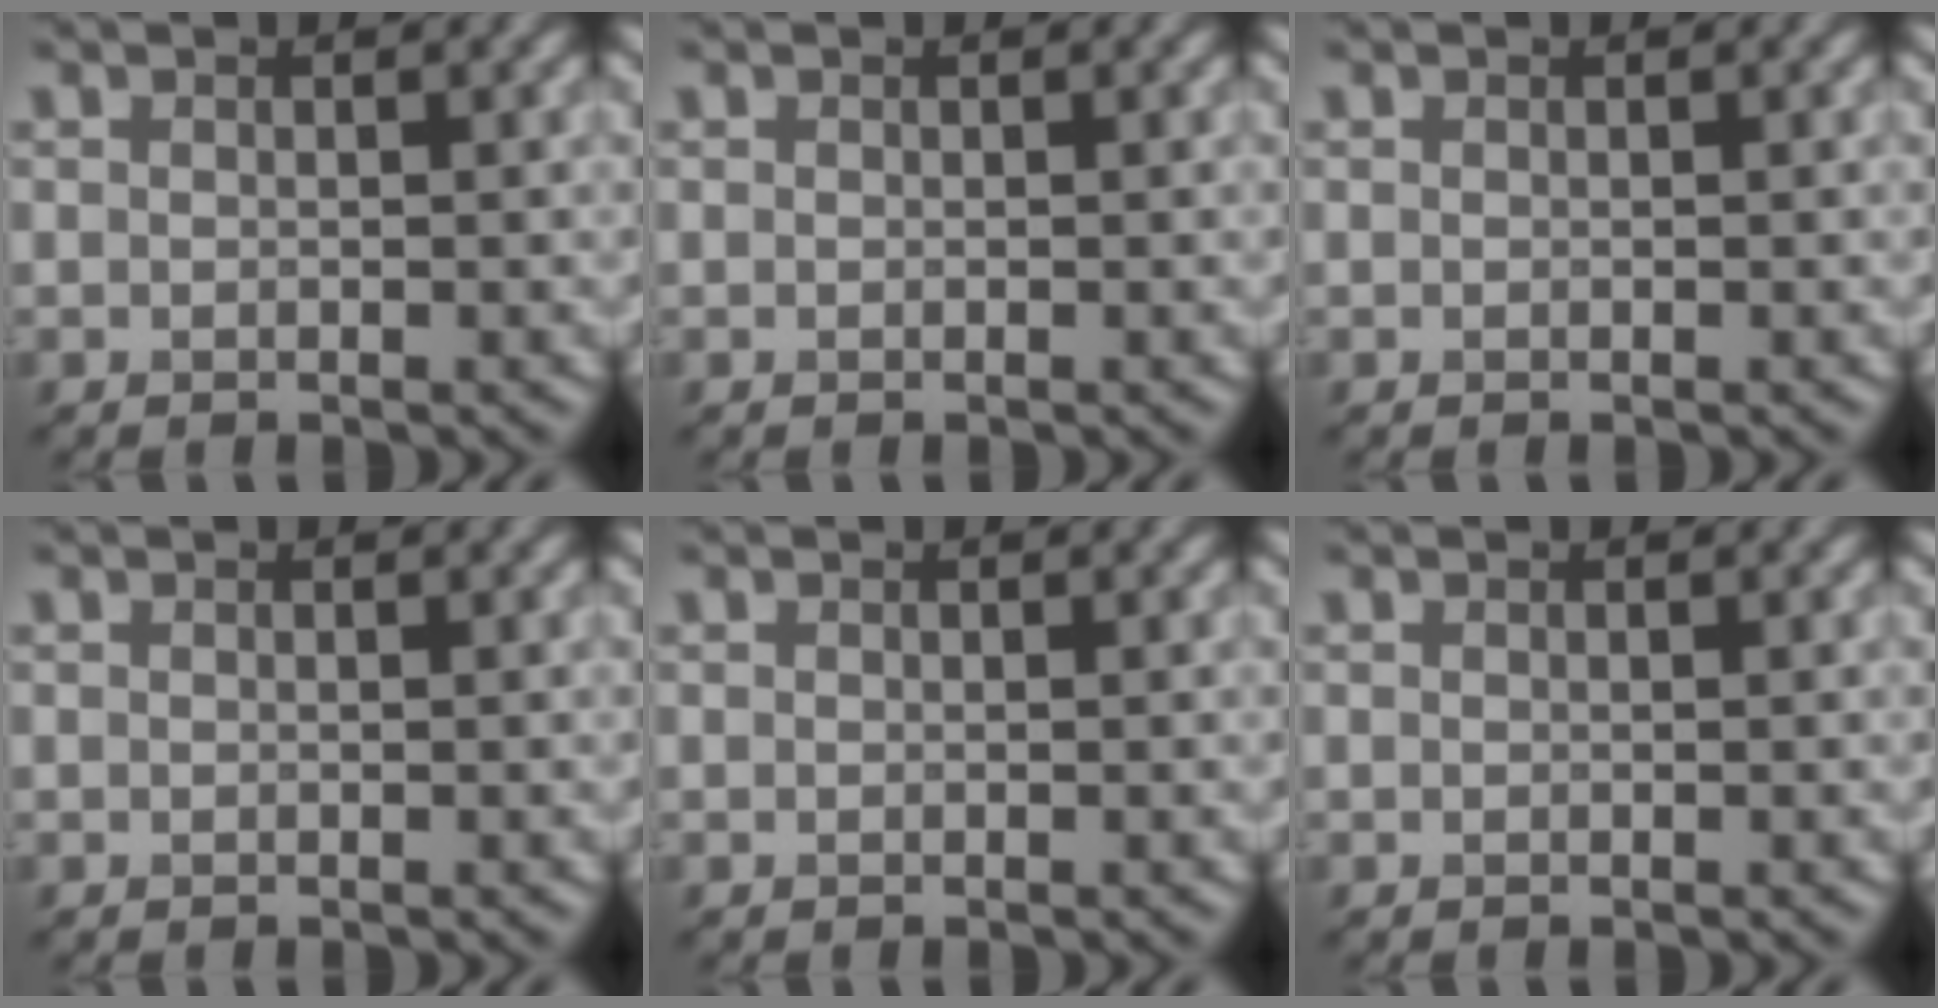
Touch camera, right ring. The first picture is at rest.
{"total": 0.0}
{"total": 0.0}
{"total": 0.0}
{"total": 0.0}
{"total": 0.0}